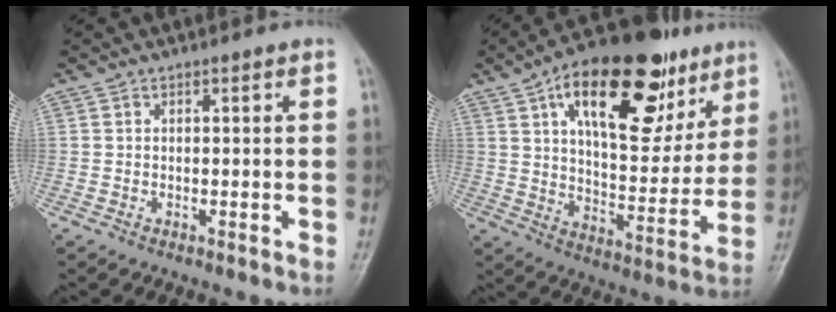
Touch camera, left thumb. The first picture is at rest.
{"total": 26.7, "force": [13.5, 12.4, 19.3], "torque": [-0.252, -0.020, 0.211]}